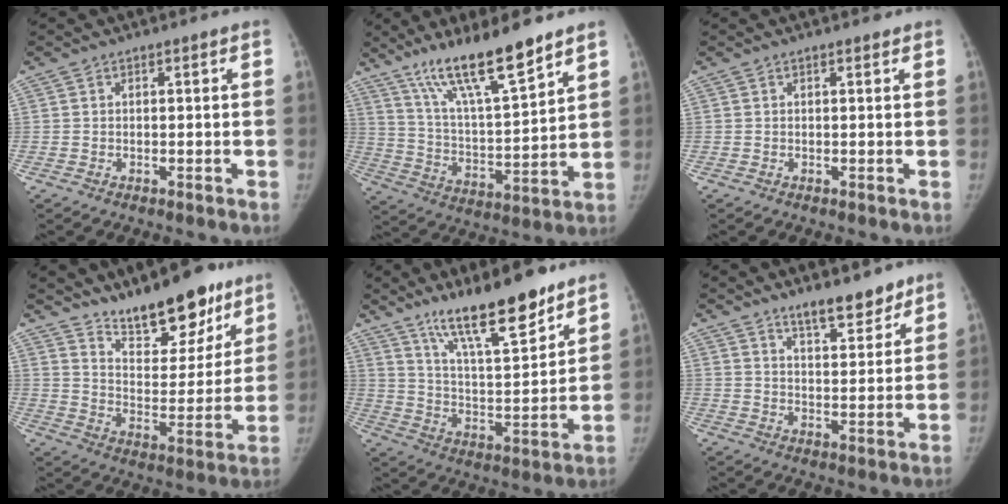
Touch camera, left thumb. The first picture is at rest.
{"total": 16.3, "force": [12.0, 2.5, 10.8], "torque": [-0.176, -0.071, 0.221]}
{"total": 0.5, "force": [0.5, 0.3, 0.1], "torque": [-0.005, -0.004, 0.005]}
{"total": 17.3, "force": [13.1, 6.8, 9.1], "torque": [-0.079, -0.091, 0.207]}
{"total": 17.5, "force": [12.8, 4.0, 11.2], "torque": [-0.156, -0.084, 0.223]}
{"total": 8.2, "force": [6.6, 2.7, 4.1], "torque": [-0.035, -0.049, 0.104]}